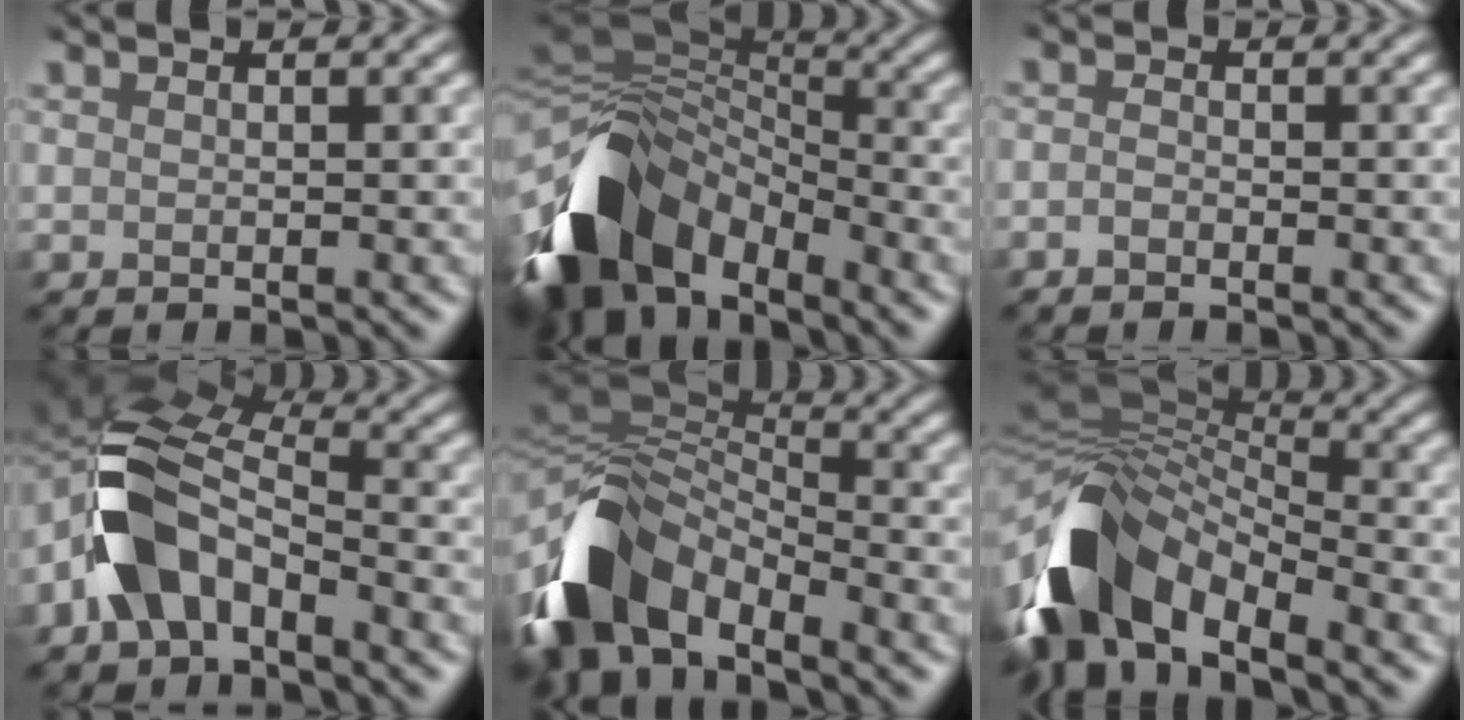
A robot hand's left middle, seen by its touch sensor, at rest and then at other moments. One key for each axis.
{"total": 11.4, "fx": -6.1, "fy": 6.8, "fz": 6.9, "tx": -0.136, "ty": -0.001, "tz": -0.122}
{"total": 0.7, "fx": -0.7, "fy": 0.1, "fz": 0.0, "tx": -0.007, "ty": -0.001, "tz": -0.019}
{"total": 6.1, "fx": -3.1, "fy": 3.5, "fz": 4.0, "tx": -0.076, "ty": 0.008, "tz": -0.073}
{"total": 9.1, "fx": -4.9, "fy": 5.2, "fz": 5.7, "tx": -0.115, "ty": 0.002, "tz": -0.100}
{"total": 10.1, "fx": -5.2, "fy": 5.8, "fz": 6.5, "tx": -0.128, "ty": 0.006, "tz": -0.110}